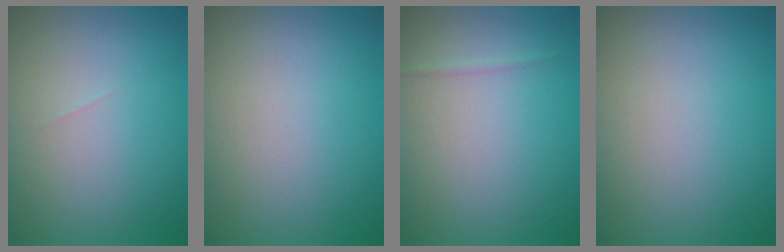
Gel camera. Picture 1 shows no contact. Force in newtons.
{"total": 0.0}
{"total": 0.5, "press": 0.5, "slide": 0.0}
{"total": 0.0}